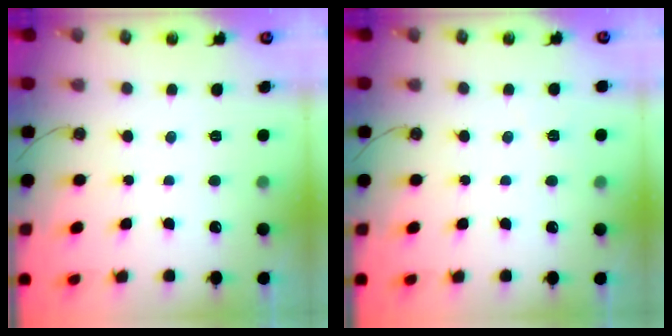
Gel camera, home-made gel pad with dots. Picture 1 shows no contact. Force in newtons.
{"total": 2.9, "press": 2.1, "slide": 2.0}